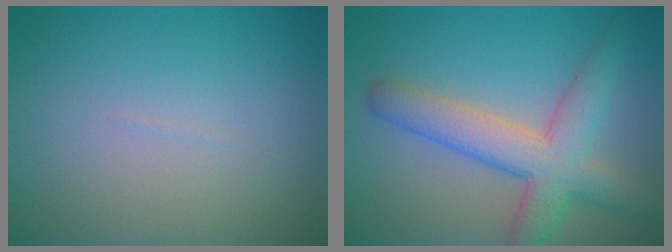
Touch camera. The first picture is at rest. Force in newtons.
{"total": 6.2, "press": 6.2, "slide": 0.2}